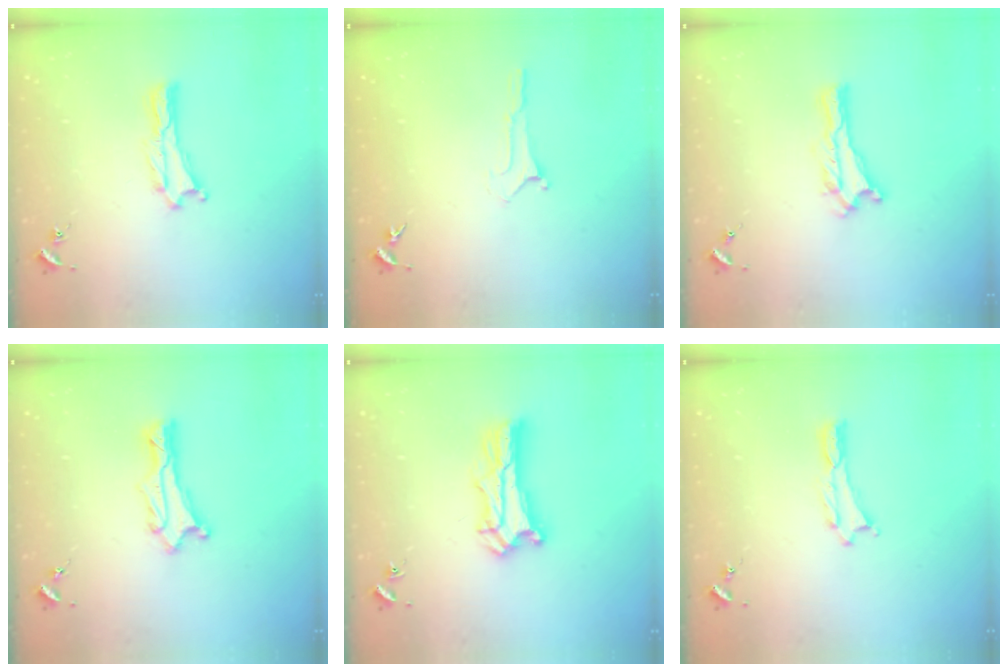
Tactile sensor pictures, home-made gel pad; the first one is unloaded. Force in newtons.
{"total": 0.0}
{"total": 0.0}
{"total": 1.3, "press": 1.2, "slide": 0.1}
{"total": 6.6, "press": 6.6, "slide": 0.6}
{"total": 0.0}